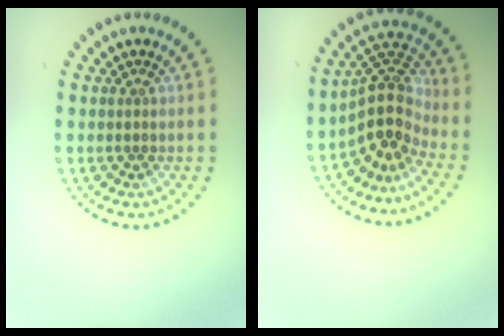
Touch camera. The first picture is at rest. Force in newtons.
{"total": 4.6, "press": 3.8, "slide": 2.5}